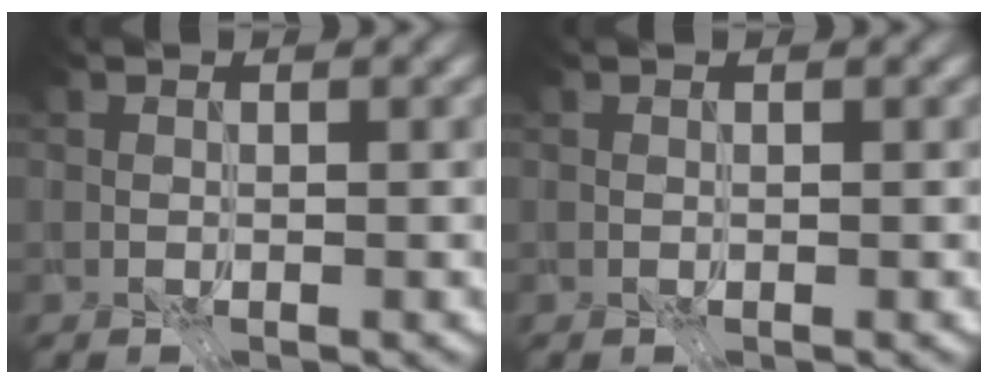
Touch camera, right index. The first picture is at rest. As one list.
[{"total": 0.0}]